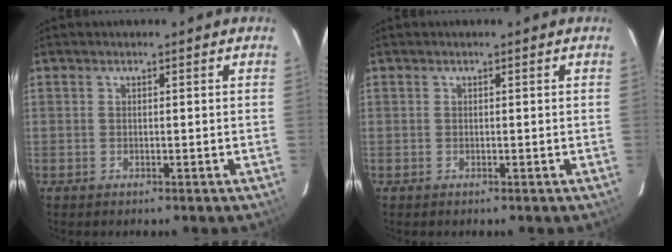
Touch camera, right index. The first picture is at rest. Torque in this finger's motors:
{"motor_torque": [0.00, 0.00, 0.00, 0.00]}